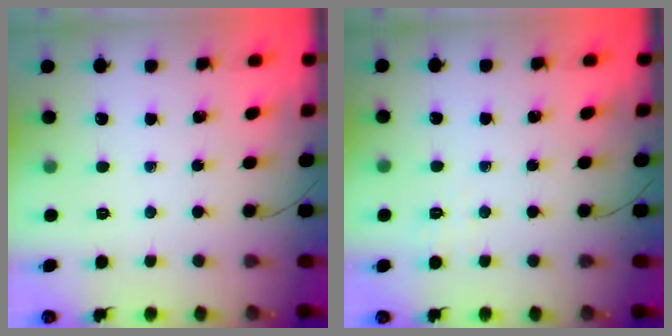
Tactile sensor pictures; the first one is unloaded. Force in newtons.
{"total": 1.4, "press": 0.5, "slide": 1.3}